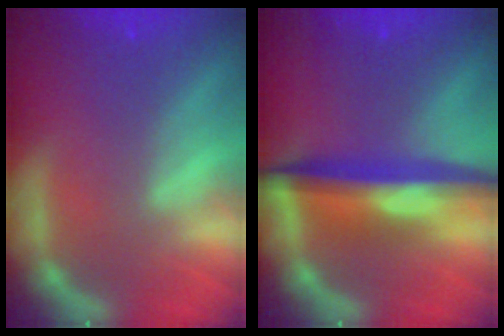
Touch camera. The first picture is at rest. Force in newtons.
{"total": 7.5}